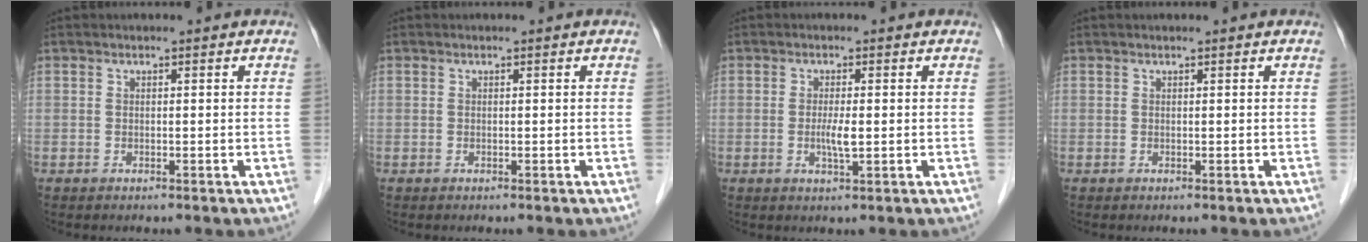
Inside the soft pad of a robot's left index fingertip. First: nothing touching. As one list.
[{"total": 0.0}, {"total": 2.5, "force": [-0.2, 0.3, 2.5], "torque": [-0.051, -0.004, -0.003]}, {"total": 0.8, "force": [0.7, 0.0, 0.4], "torque": [-0.004, 0.012, 0.012]}]